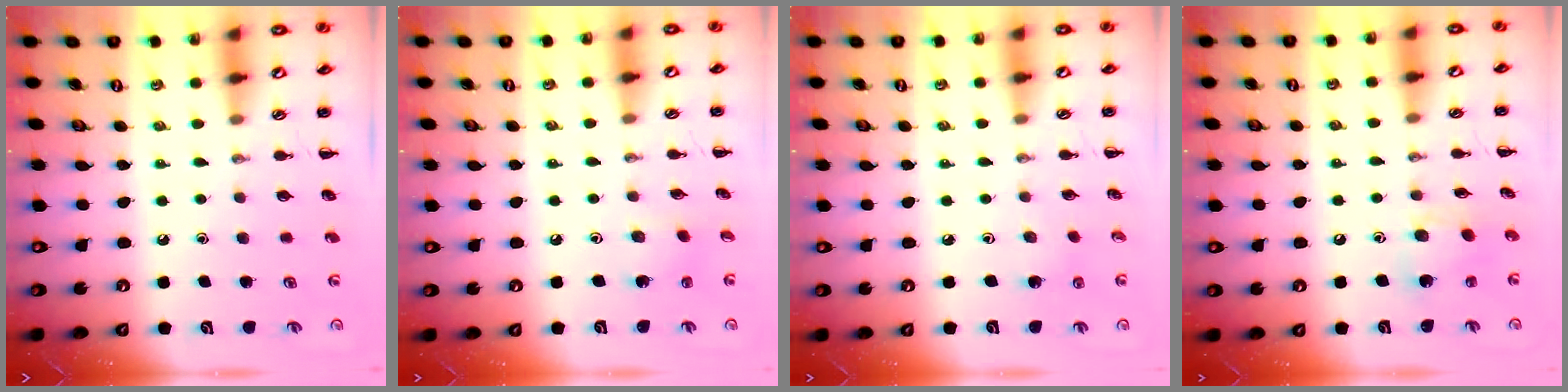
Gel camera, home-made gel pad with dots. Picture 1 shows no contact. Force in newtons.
{"total": 2.7, "press": 2.6, "slide": 0.7}
{"total": 1.9, "press": 1.9, "slide": 0.4}
{"total": 7.5, "press": 7.5, "slide": 0.6}